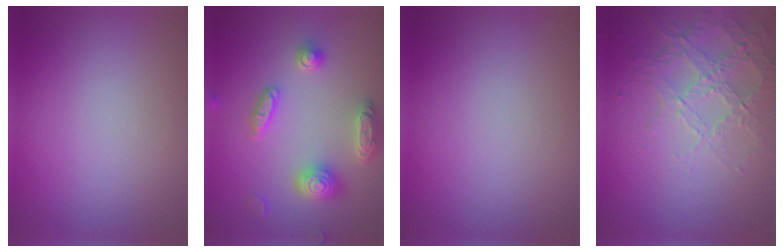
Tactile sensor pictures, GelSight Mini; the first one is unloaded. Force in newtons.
{"total": 4.2, "press": 4.1, "slide": 1.0}
{"total": 0.0}
{"total": 4.2, "press": 3.0, "slide": 2.9}